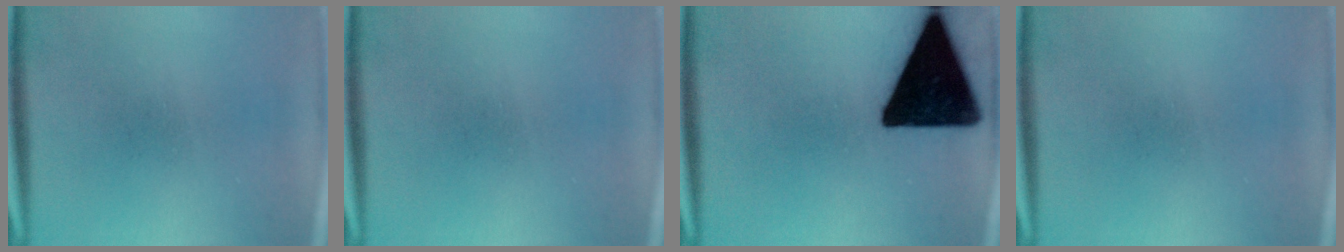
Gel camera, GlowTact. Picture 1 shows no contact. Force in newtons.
{"total": 0.0}
{"total": 19.7}
{"total": 0.0}